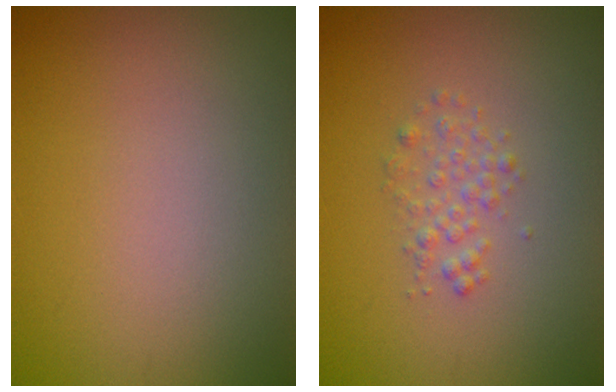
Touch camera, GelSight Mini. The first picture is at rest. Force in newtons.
{"total": 1.5, "press": 1.5, "slide": 0.0}